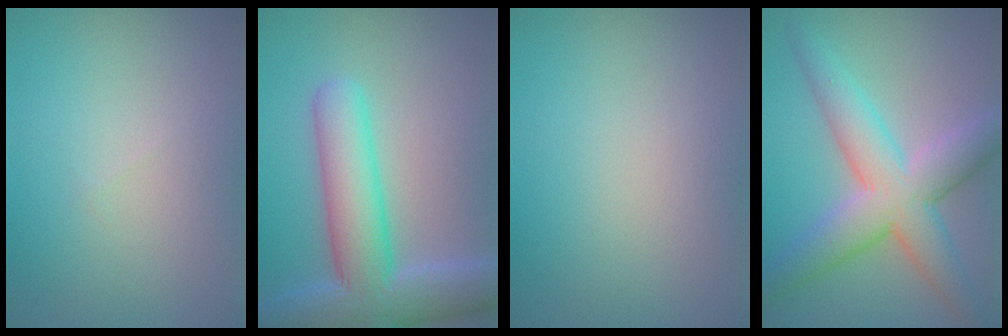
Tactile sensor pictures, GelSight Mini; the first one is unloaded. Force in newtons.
{"total": 9.6, "press": 9.6, "slide": 0.8}
{"total": 0.0}
{"total": 7.5, "press": 7.5, "slide": 0.3}